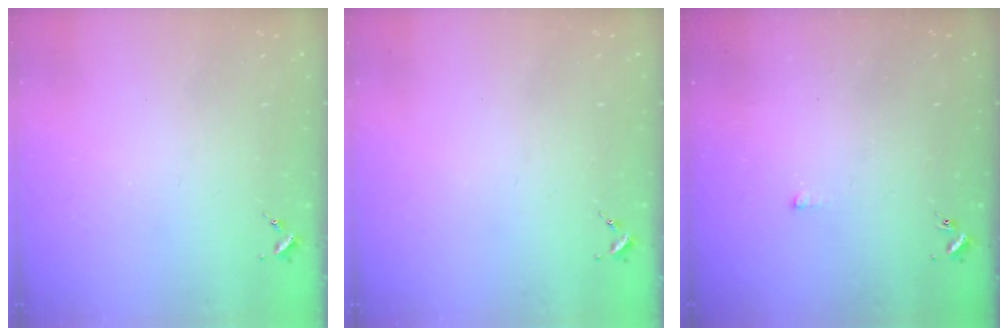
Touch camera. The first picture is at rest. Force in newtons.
{"total": 0.0}
{"total": 1.6, "press": 1.6, "slide": 0.2}